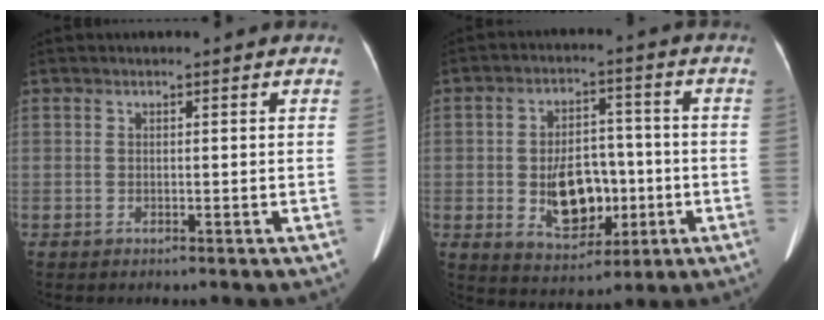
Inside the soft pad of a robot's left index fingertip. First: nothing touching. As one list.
[{"total": 10.4, "force": [-1.9, 6.5, 7.9], "torque": [-0.140, 0.010, -0.020]}]